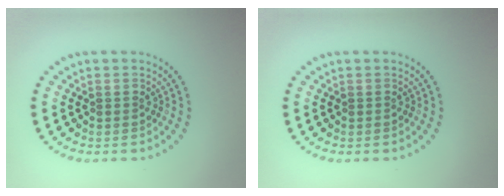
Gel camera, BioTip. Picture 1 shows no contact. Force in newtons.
{"total": 0.0}